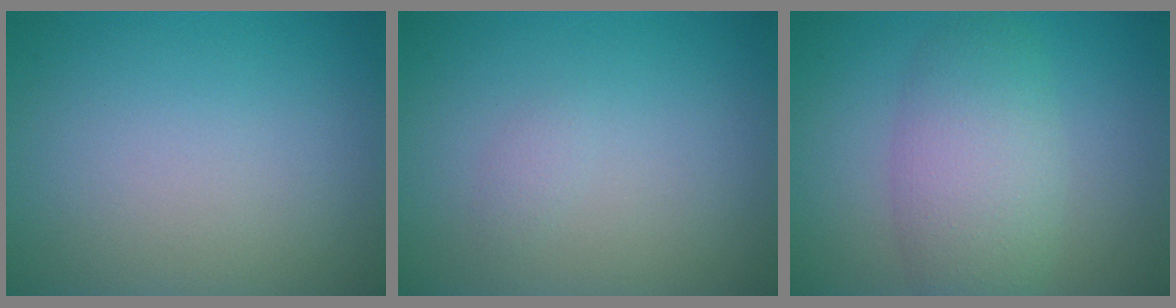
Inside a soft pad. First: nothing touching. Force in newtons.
{"total": 0.7, "press": 0.7, "slide": 0.1}
{"total": 5.5, "press": 5.5, "slide": 0.4}